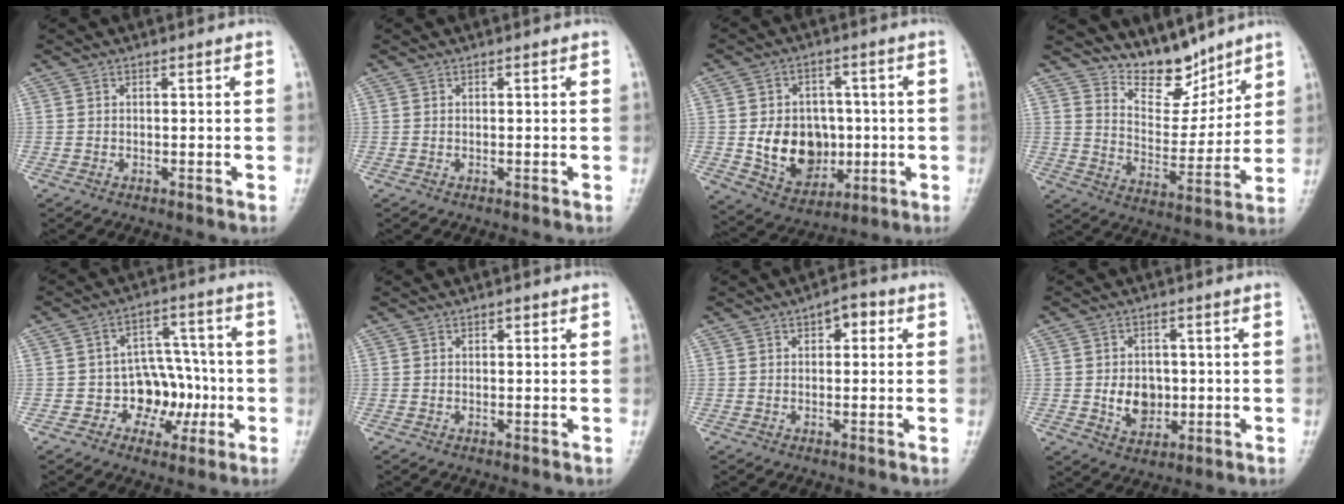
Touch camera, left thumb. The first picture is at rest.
{"total": 0.0}
{"total": 12.7, "force": [-1.1, 10.0, 7.8], "torque": [-0.083, 0.000, -0.006]}
{"total": 10.7, "force": [9.1, 4.6, 3.2], "torque": [-0.018, -0.070, 0.166]}
{"total": 10.3, "force": [-2.6, 7.8, 6.2], "torque": [-0.035, 0.035, -0.041]}
{"total": 0.8, "force": [0.4, 0.5, 0.5], "torque": [-0.003, 0.000, 0.005]}
{"total": 3.7, "force": [1.2, 2.2, 2.7], "torque": [-0.017, 0.006, 0.009]}
{"total": 6.6, "force": [-0.5, 5.2, 4.1], "torque": [-0.035, 0.001, -0.002]}